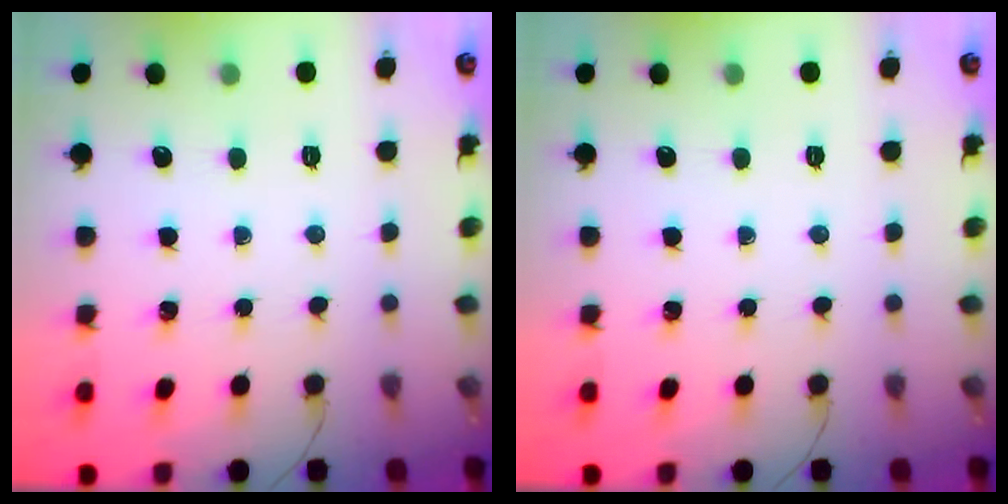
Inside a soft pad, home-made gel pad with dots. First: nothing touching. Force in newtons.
{"total": 0.0}